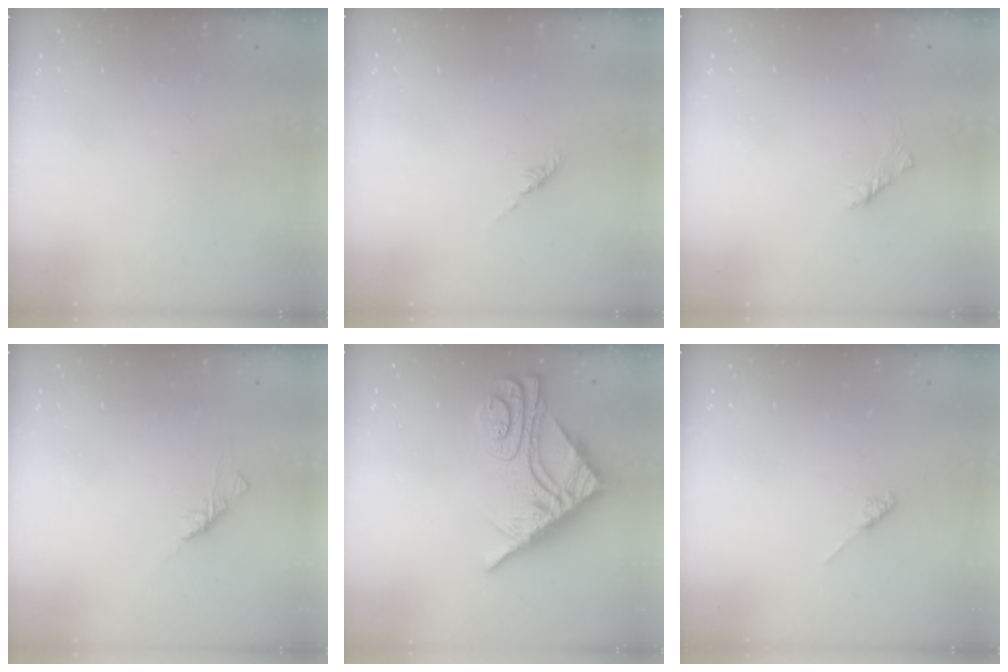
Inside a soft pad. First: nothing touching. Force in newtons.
{"total": 1.2, "press": 1.1, "slide": 0.5}
{"total": 1.6, "press": 1.4, "slide": 0.6}
{"total": 1.9, "press": 1.7, "slide": 0.6}
{"total": 12.3, "press": 12.3, "slide": 1.1}
{"total": 1.8, "press": 1.7, "slide": 0.3}